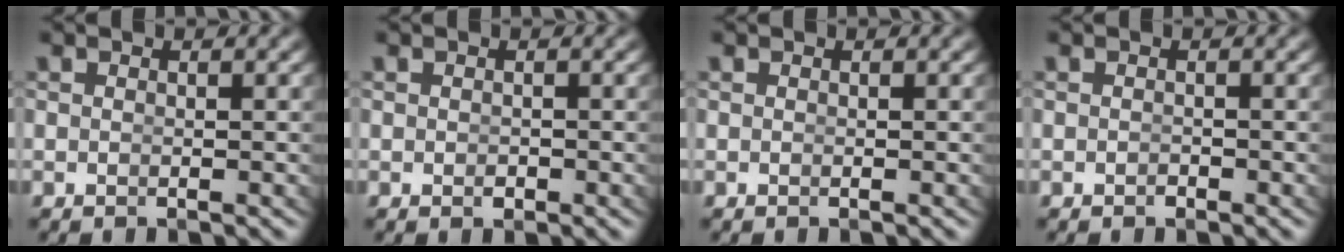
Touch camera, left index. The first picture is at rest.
{"total": 0.5, "force": [-0.4, 0.2, 0.2], "torque": [-0.006, -0.009, 0.000]}
{"total": 0.0}
{"total": 0.5, "force": [-0.4, -0.2, -0.1], "torque": [-0.002, -0.007, -0.001]}